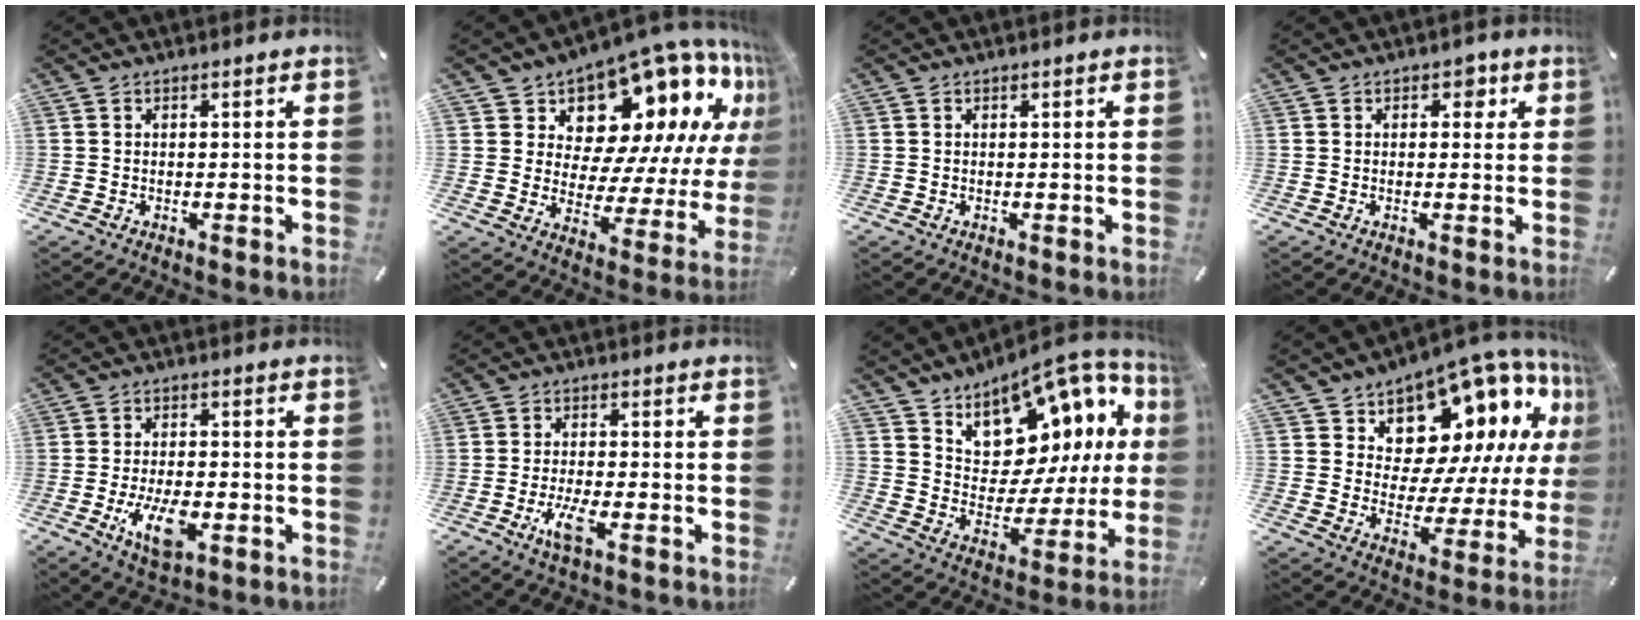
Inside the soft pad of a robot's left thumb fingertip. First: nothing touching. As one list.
[{"total": 17.7, "force": [12.3, 9.6, 8.4], "torque": [-0.106, -0.122, 0.210]}, {"total": 0.0}, {"total": 2.8, "force": [0.8, 2.1, 1.7], "torque": [-0.004, -0.004, 0.003]}, {"total": 9.0, "force": [-2.9, 4.4, 7.3], "torque": [-0.153, -0.005, -0.052]}, {"total": 6.1, "force": [-2.5, 1.7, 5.3], "torque": [-0.117, -0.012, -0.045]}, {"total": 13.8, "force": [10.5, 7.7, 4.5], "torque": [-0.059, -0.113, 0.183]}, {"total": 16.1, "force": [11.3, 9.3, 6.9], "torque": [-0.092, -0.113, 0.193]}]